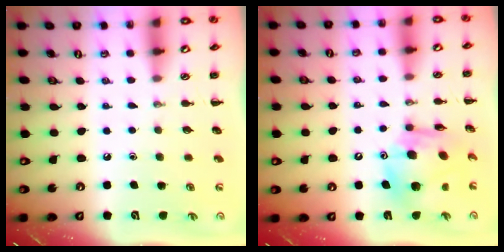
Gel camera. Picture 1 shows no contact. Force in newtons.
{"total": 10.6, "press": 10.1, "slide": 3.3}